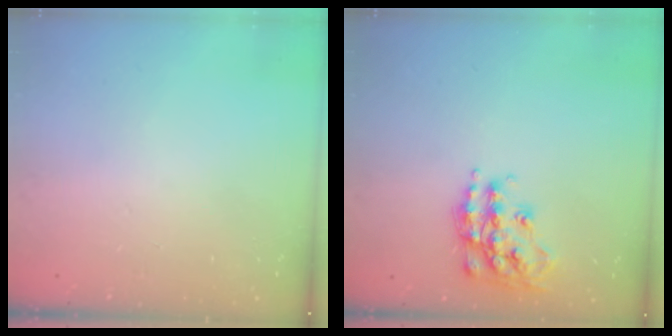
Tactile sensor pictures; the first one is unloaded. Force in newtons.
{"total": 16.6, "press": 16.5, "slide": 1.0}